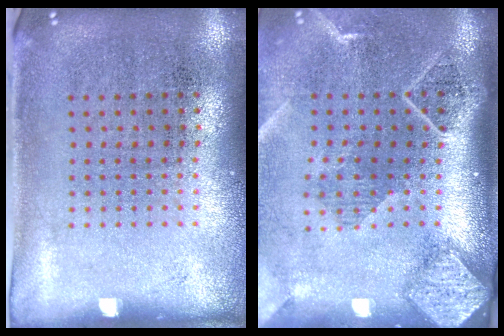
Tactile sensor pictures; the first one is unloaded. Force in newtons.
{"total": 2.7, "press": 2.0, "slide": 1.8}